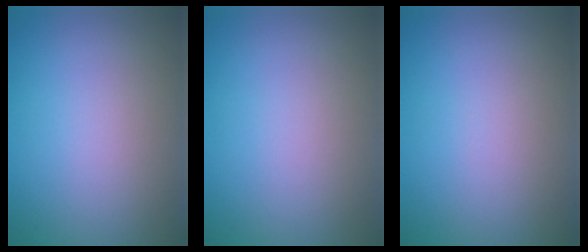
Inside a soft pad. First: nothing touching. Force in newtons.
{"total": 0.0}
{"total": 0.0}